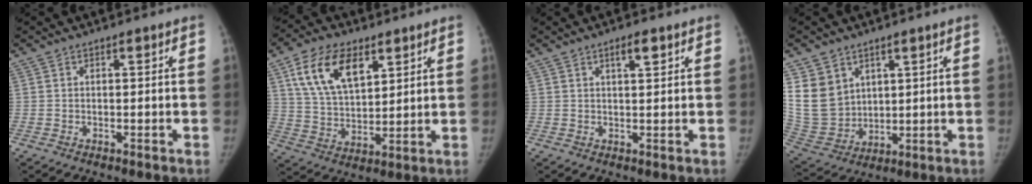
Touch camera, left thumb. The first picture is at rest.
{"total": 14.2, "force": [6.8, 8.1, 9.5], "torque": [-0.146, -0.023, 0.131]}
{"total": 2.8, "force": [1.5, 0.9, 2.2], "torque": [-0.029, -0.006, 0.024]}
{"total": 11.9, "force": [5.0, 9.4, 5.3], "torque": [-0.078, -0.024, 0.122]}